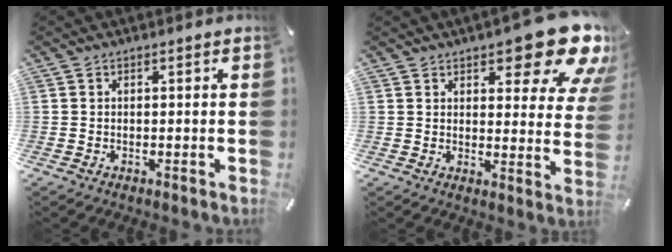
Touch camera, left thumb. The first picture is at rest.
{"total": 14.6, "force": [10.1, 5.5, 9.1], "torque": [-0.104, -0.079, 0.168]}